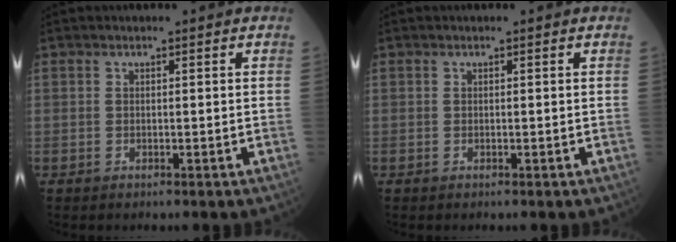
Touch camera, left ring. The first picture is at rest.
{"total": 0.0}